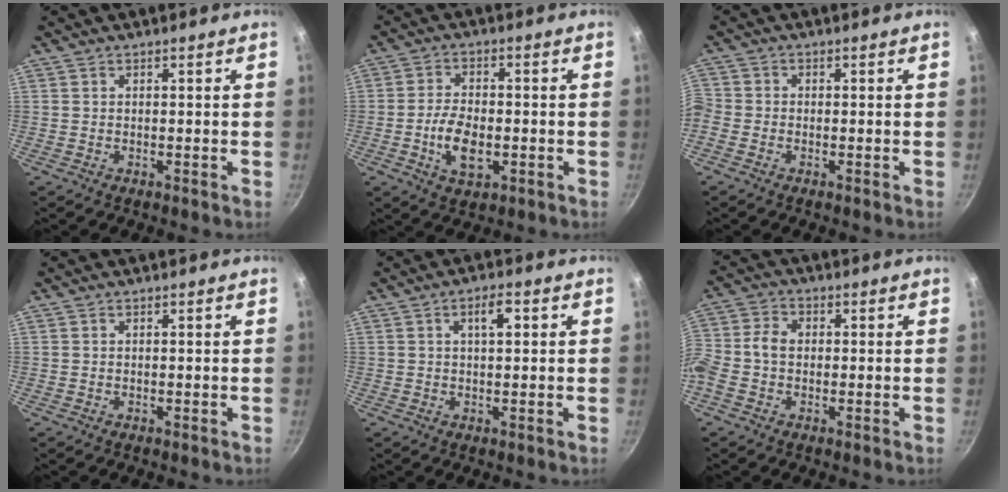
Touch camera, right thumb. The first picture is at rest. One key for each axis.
{"total": 8.1, "fx": -1.9, "fy": 4.4, "fz": 6.5, "tx": -0.117, "ty": 0.011, "tz": -0.035}
{"total": 2.8, "fx": -1.5, "fy": 2.1, "fz": 1.2, "tx": -0.034, "ty": 0.006, "tz": -0.042}
{"total": 0.0}
{"total": 4.0, "fx": 1.0, "fy": 1.5, "fz": 3.6, "tx": -0.055, "ty": 0.007, "tz": 0.012}
{"total": 6.8, "fx": -0.7, "fy": 5.0, "fz": 4.6, "tx": -0.102, "ty": 0.024, "tz": -0.034}